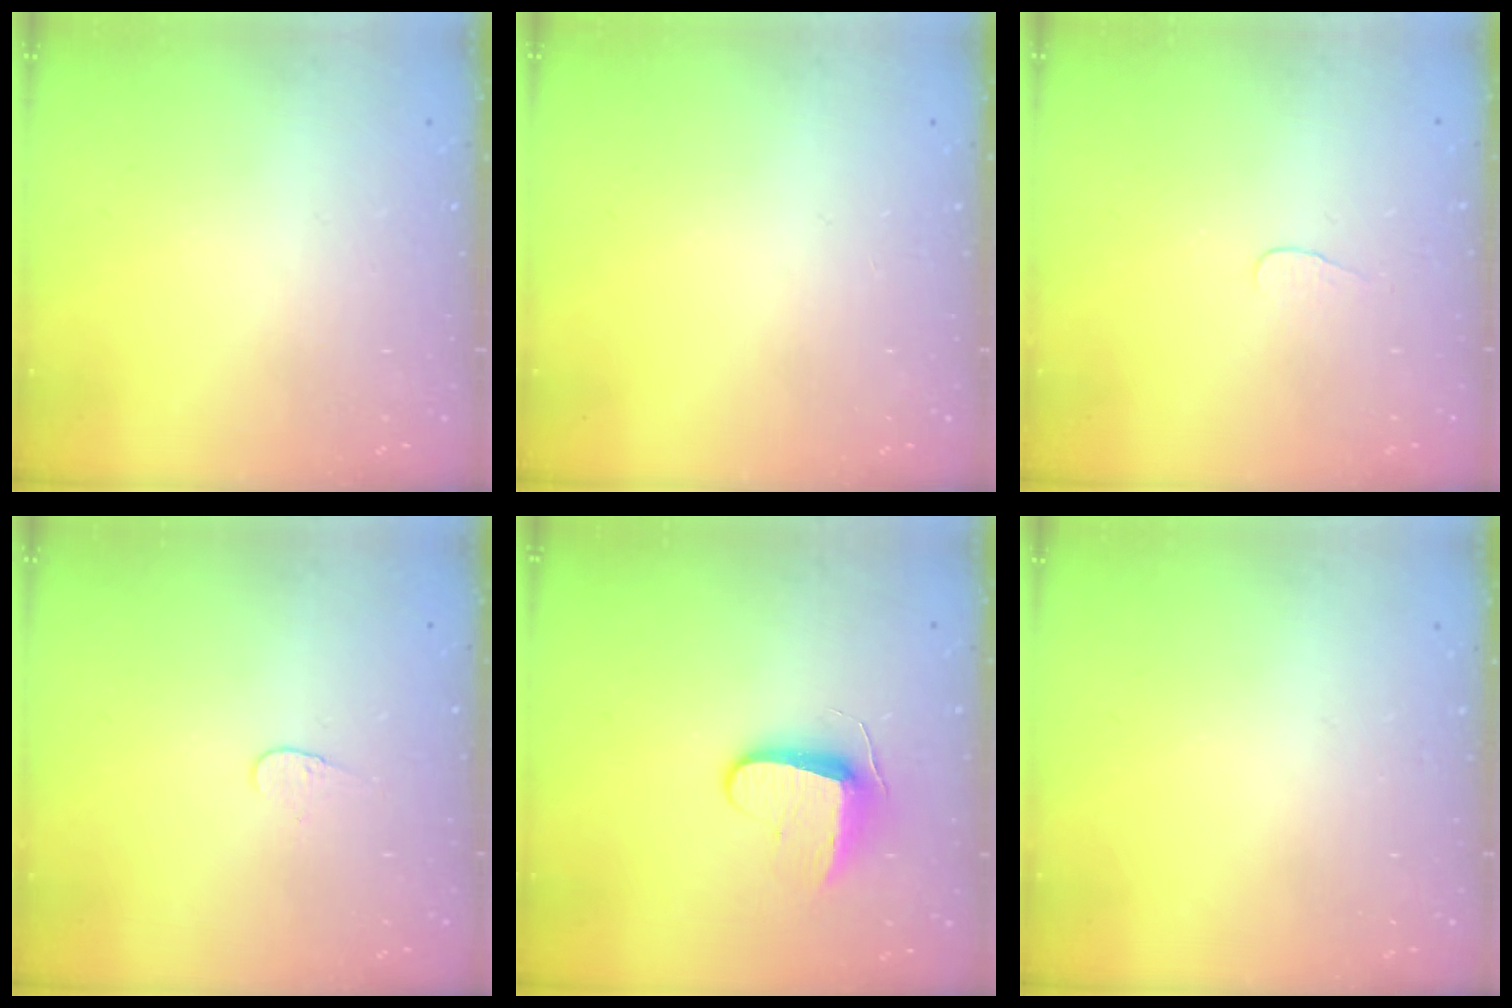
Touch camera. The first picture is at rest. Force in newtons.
{"total": 0.0}
{"total": 2.8, "press": 2.7, "slide": 0.3}
{"total": 3.8, "press": 3.8, "slide": 0.3}
{"total": 8.7, "press": 8.7, "slide": 0.7}
{"total": 0.0}